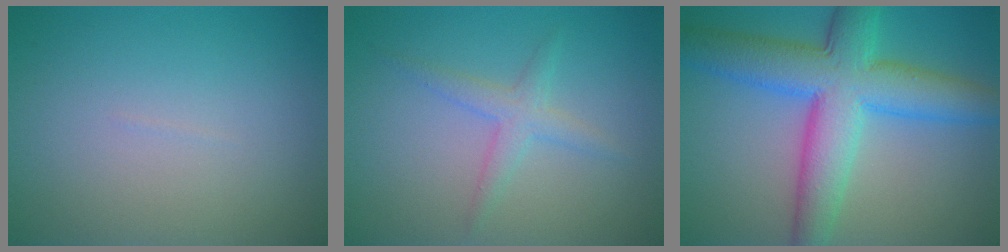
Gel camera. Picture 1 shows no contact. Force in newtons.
{"total": 2.1, "press": 2.1, "slide": 0.1}
{"total": 9.1, "press": 9.1, "slide": 0.1}